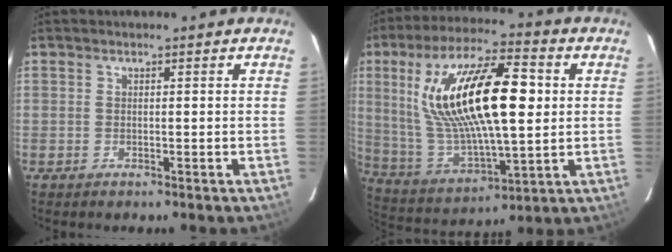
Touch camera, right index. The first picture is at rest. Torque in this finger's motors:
{"motor_torque": [2.14, 0.00, 1.05, 0.21]}